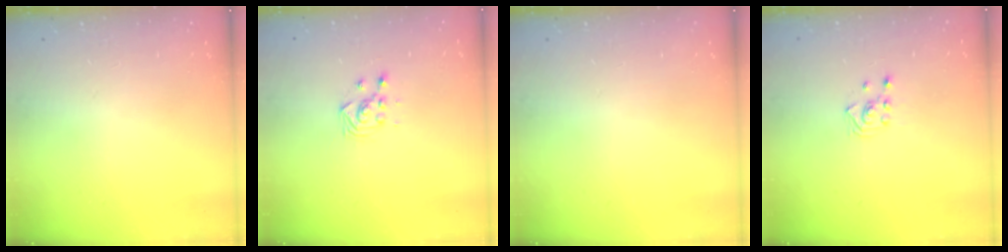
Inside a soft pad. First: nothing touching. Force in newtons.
{"total": 2.9, "press": 2.9, "slide": 0.3}
{"total": 0.0}
{"total": 2.6, "press": 2.4, "slide": 0.9}